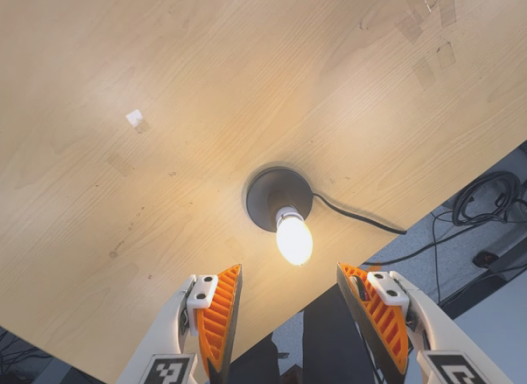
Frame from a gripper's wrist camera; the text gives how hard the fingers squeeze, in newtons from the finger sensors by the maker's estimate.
{"total": 0.0}